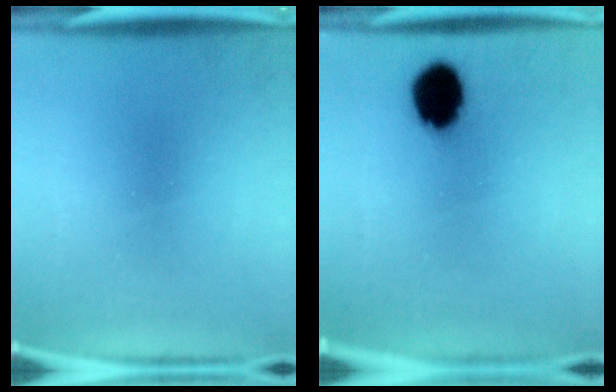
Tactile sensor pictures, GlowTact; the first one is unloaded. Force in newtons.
{"total": 9.6}